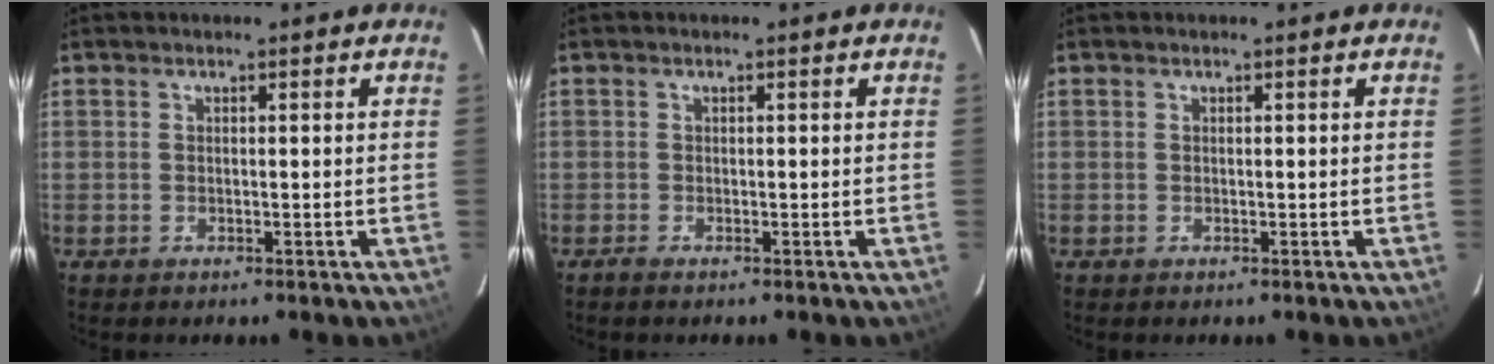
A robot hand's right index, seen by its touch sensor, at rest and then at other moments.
{"total": 0.7, "force": [-0.6, 0.1, 0.3], "torque": [-0.009, -0.003, -0.014]}
{"total": 0.0}